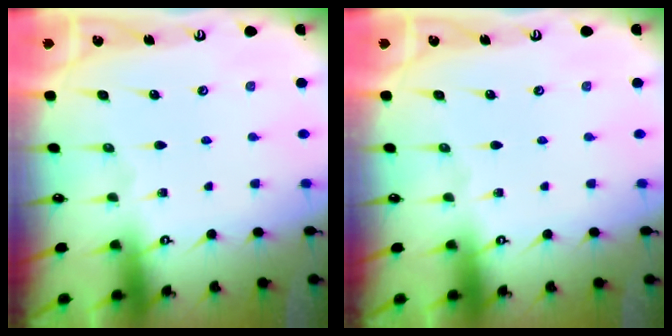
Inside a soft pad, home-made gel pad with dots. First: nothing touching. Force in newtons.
{"total": 0.6, "press": 0.6, "slide": 0.1}